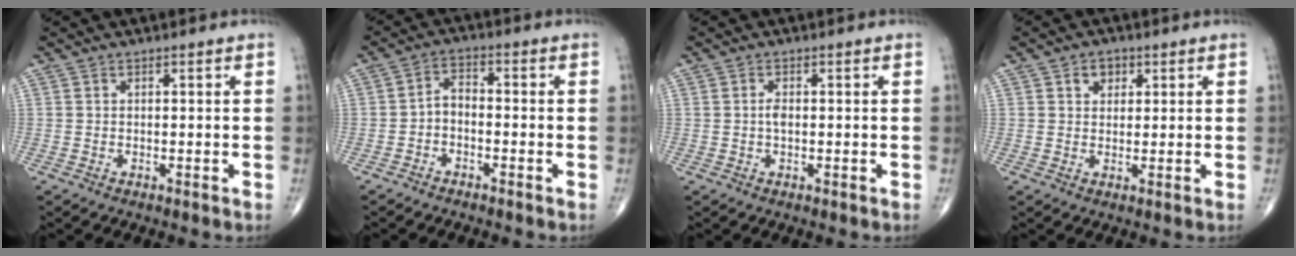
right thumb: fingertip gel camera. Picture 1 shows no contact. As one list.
[{"total": 3.5, "force": [-1.5, 2.0, 2.4], "torque": [-0.039, 0.026, -0.036]}, {"total": 1.4, "force": [0.0, 0.6, 1.3], "torque": [-0.025, 0.000, -0.002]}, {"total": 3.1, "force": [1.4, 2.4, 1.4], "torque": [-0.004, -0.004, 0.020]}]